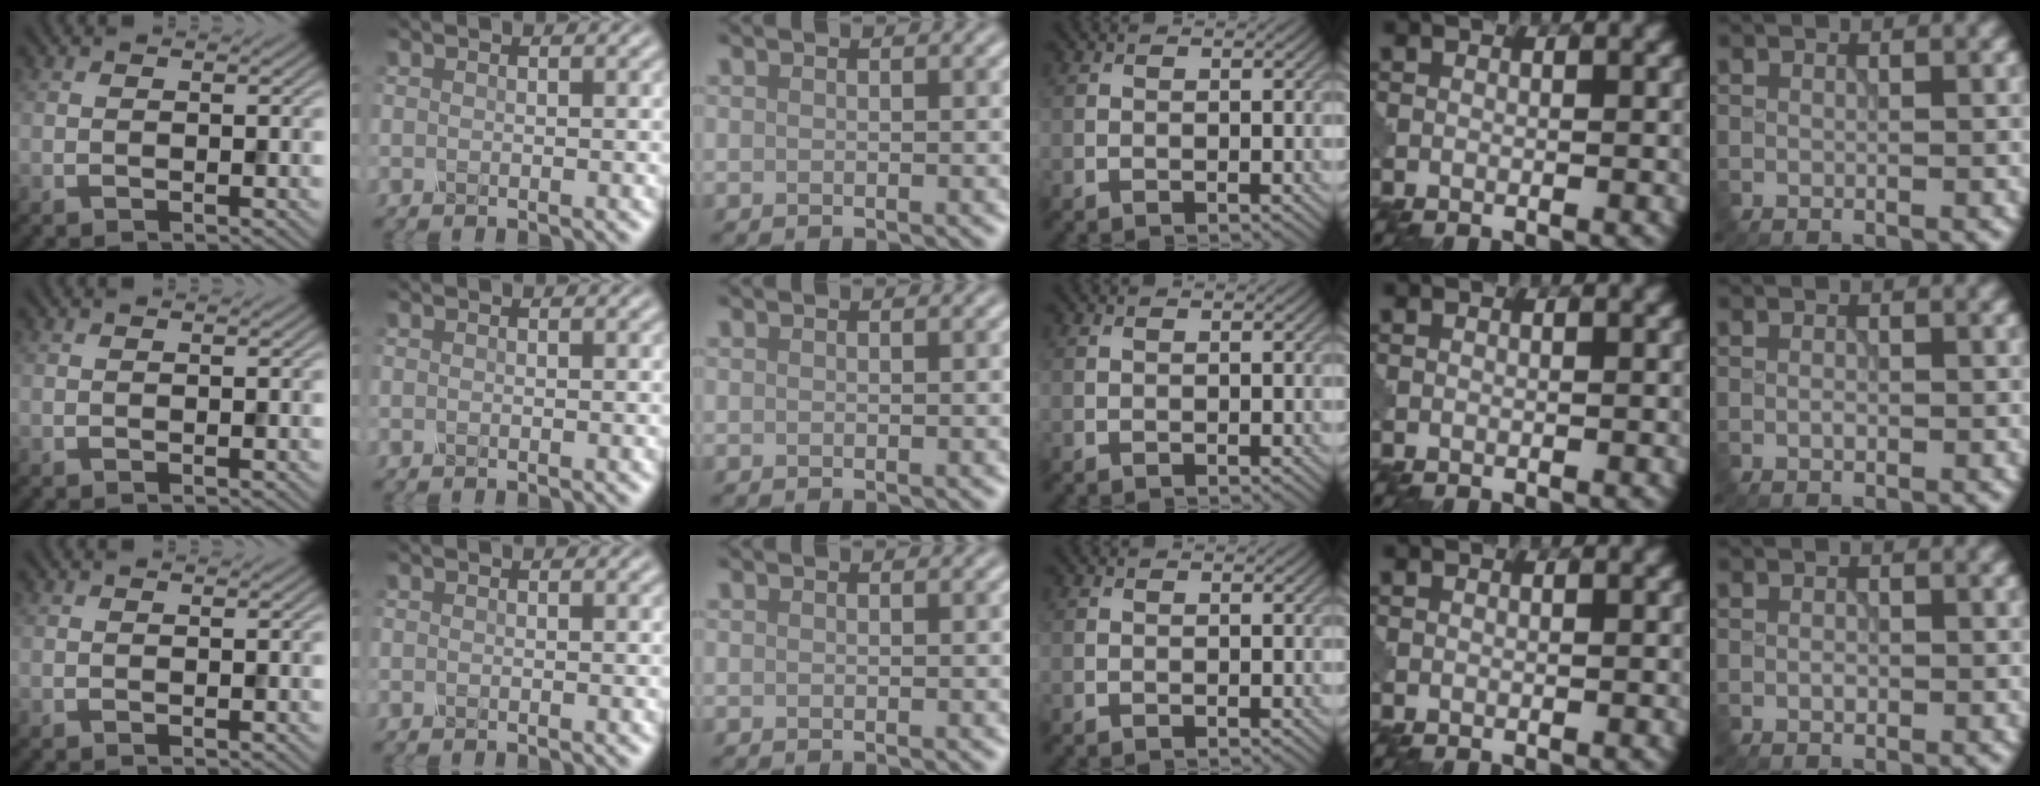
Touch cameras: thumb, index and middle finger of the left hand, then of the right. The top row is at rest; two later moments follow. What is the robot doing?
{"motion": "shake", "object": "sieve"}